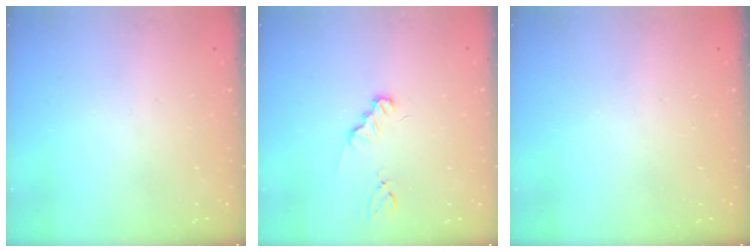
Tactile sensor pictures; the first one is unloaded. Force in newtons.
{"total": 1.3, "press": 1.3, "slide": 0.2}
{"total": 0.0}